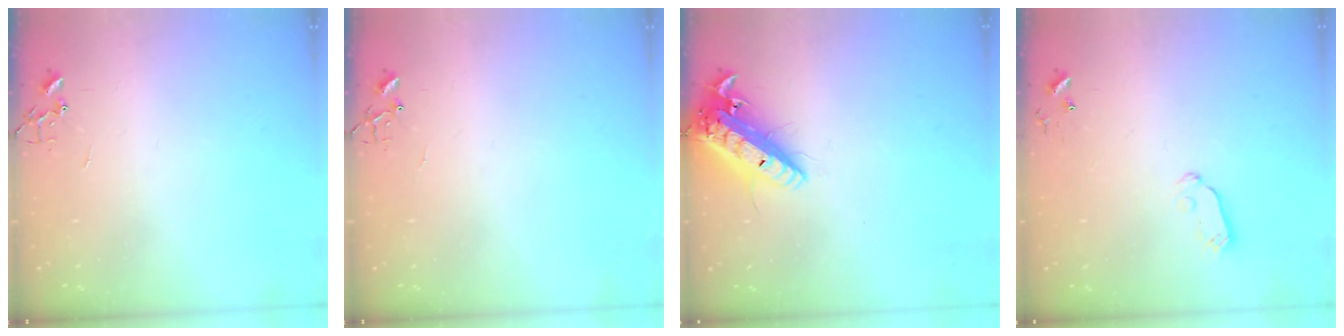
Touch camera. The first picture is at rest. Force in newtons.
{"total": 4.9, "press": 4.8, "slide": 0.6}
{"total": 17.1, "press": 16.8, "slide": 3.3}
{"total": 5.6, "press": 5.6, "slide": 0.3}